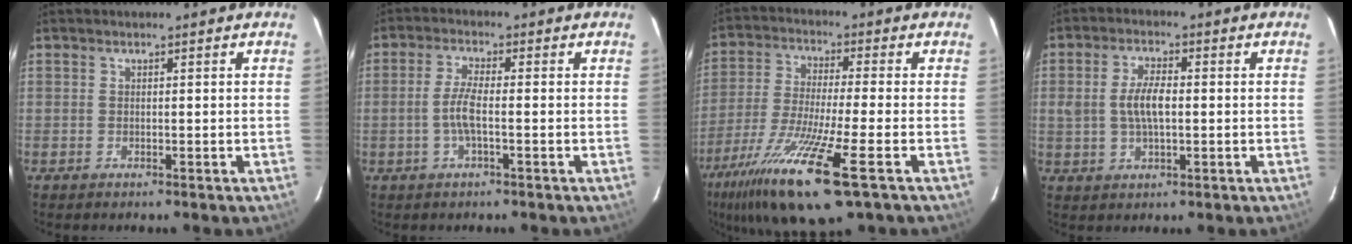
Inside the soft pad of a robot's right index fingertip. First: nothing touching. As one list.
[{"total": 4.6, "force": [-1.0, 0.7, 4.5], "torque": [-0.093, 0.002, -0.022]}, {"total": 18.6, "force": [-10.5, 1.9, 15.2], "torque": [-0.308, -0.057, -0.192]}, {"total": 6.2, "force": [0.0, 2.7, 5.6], "torque": [-0.109, 0.005, 0.004]}]